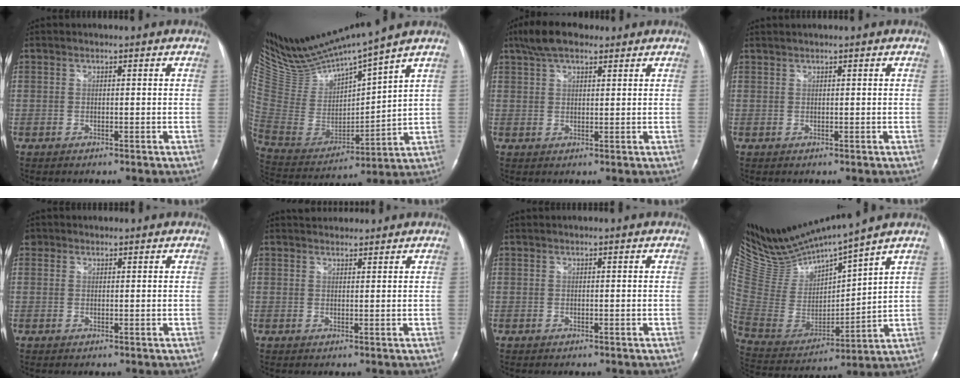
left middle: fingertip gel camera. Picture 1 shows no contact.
{"total": 15.6, "force": [14.5, -0.6, 5.7], "torque": [-0.124, -0.021, 0.295]}
{"total": 7.0, "force": [5.0, 2.7, 4.1], "torque": [-0.085, 0.021, 0.088]}
{"total": 0.7, "force": [0.6, -0.1, 0.1], "torque": [-0.006, 0.009, 0.018]}
{"total": 1.6, "force": [1.0, 1.3, 0.0], "torque": [0.006, 0.006, 0.012]}
{"total": 3.3, "force": [3.2, 0.9, 0.6], "torque": [-0.013, 0.022, 0.051]}
{"total": 0.0}
{"total": 15.4, "force": [14.6, -0.5, 4.7], "torque": [-0.107, -0.025, 0.302]}